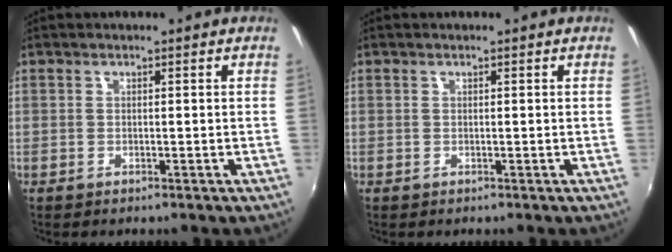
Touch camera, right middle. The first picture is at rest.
{"total": 0.0}